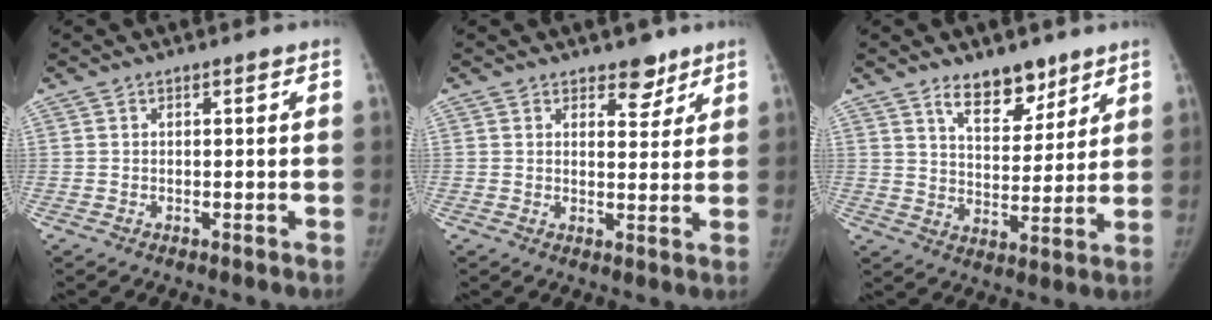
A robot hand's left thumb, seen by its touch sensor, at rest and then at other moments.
{"total": 4.5, "force": [3.3, 2.4, 1.9], "torque": [0.002, -0.022, 0.048]}
{"total": 9.7, "force": [6.9, 4.8, 4.9], "torque": [-0.042, -0.049, 0.117]}